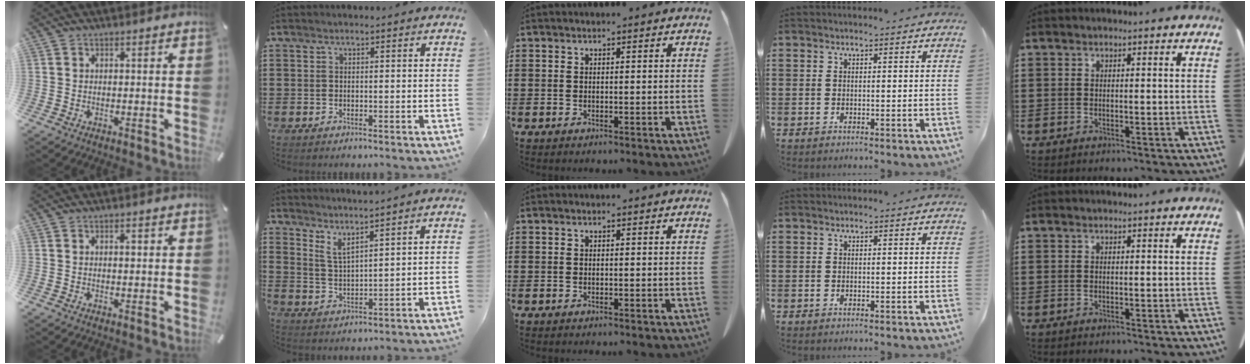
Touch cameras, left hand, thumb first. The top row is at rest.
{"thumb": {"total": 1.1, "force": [0.3, 0.6, 0.9], "torque": [-0.011, -0.001, 0.002]}, "index": {"total": 3.5, "force": [3.2, -0.1, 1.4], "torque": [-0.037, -0.014, 0.057]}}